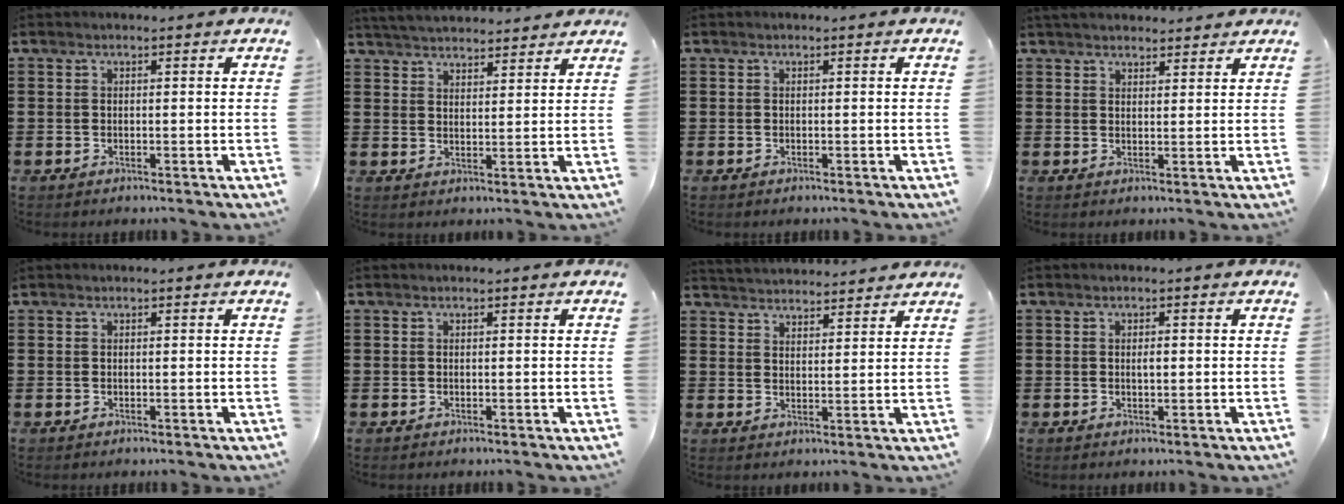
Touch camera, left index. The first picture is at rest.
{"total": 4.0, "force": [4.0, 0.1, 0.5], "torque": [-0.021, -0.012, 0.073]}
{"total": 0.0}
{"total": 2.7, "force": [2.6, 0.5, 0.4], "torque": [-0.015, 0.000, 0.051]}
{"total": 0.0}
{"total": 0.0}
{"total": 3.2, "force": [3.2, -0.1, -0.2], "torque": [-0.007, -0.012, 0.059]}
{"total": 1.1, "force": [0.1, 0.4, 1.0], "torque": [-0.020, 0.001, 0.000]}